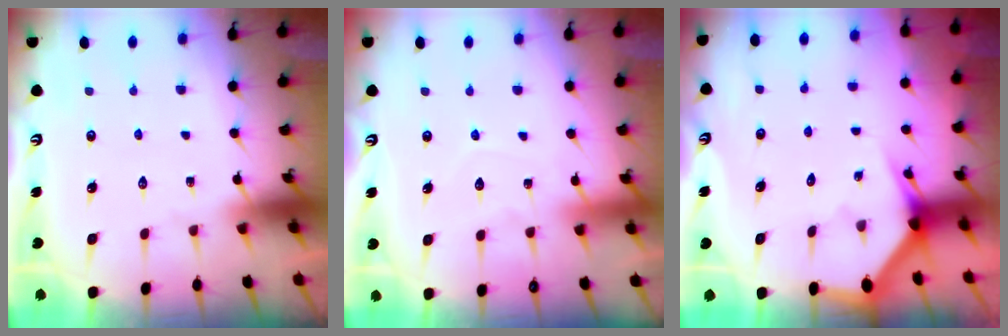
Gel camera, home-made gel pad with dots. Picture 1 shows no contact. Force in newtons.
{"total": 4.9, "press": 4.9, "slide": 0.4}
{"total": 2.9, "press": 2.9, "slide": 0.1}